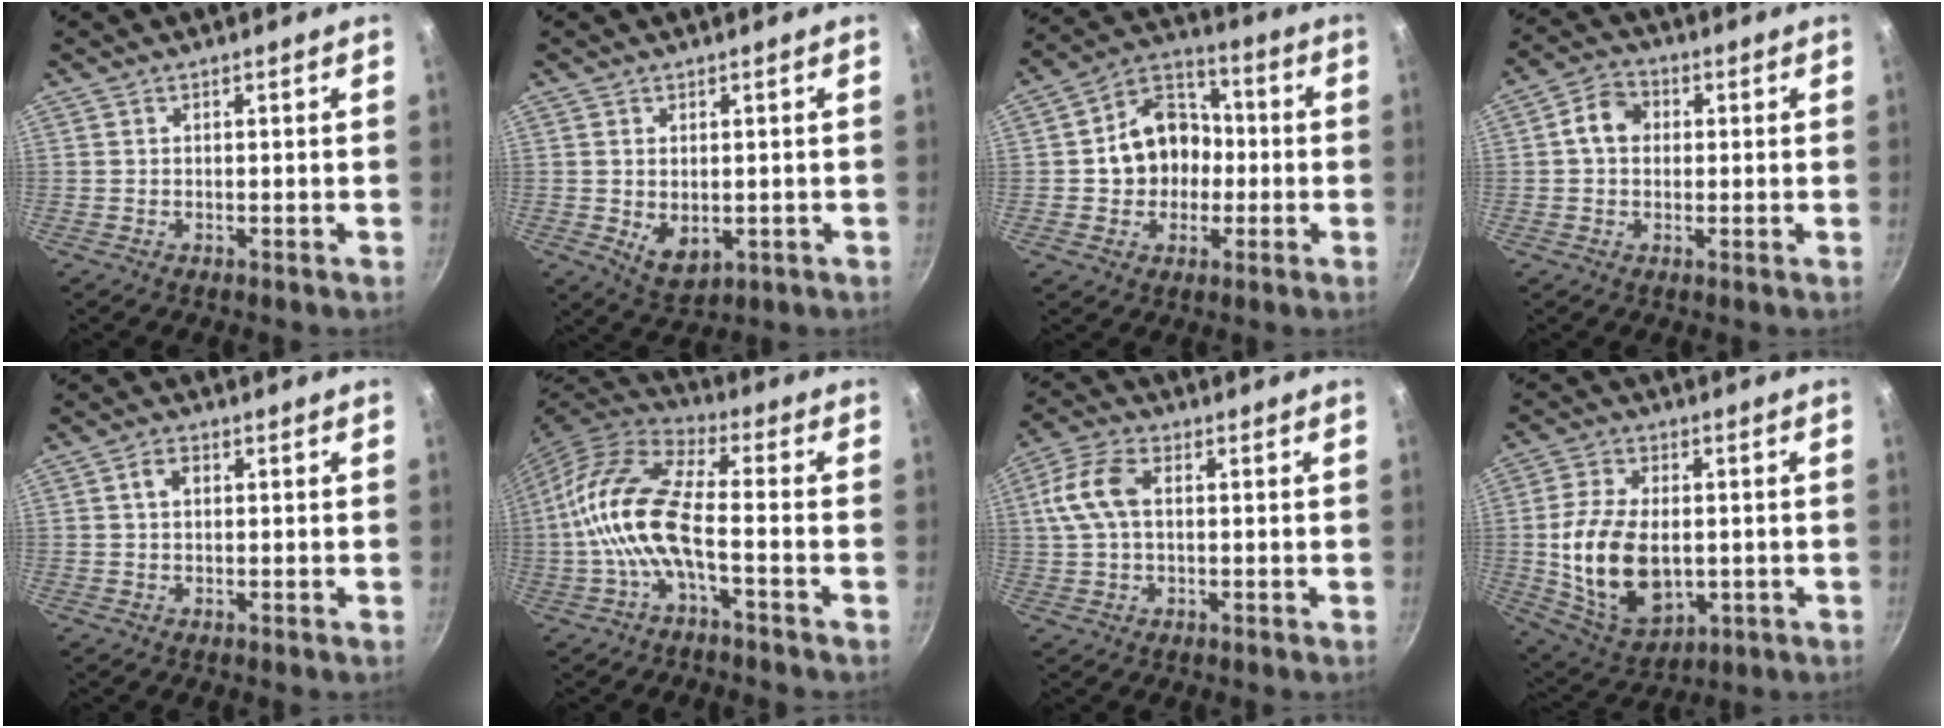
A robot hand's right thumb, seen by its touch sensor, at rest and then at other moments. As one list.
[{"total": 5.3, "force": [-0.2, 3.6, 4.0], "torque": [-0.058, -0.016, 0.007]}, {"total": 12.7, "force": [-0.7, 10.6, 6.9], "torque": [-0.068, 0.032, -0.022]}, {"total": 6.1, "force": [0.7, 4.9, 3.5], "torque": [-0.040, 0.015, 0.000]}, {"total": 2.6, "force": [0.6, 1.7, 1.8], "torque": [-0.025, 0.005, 0.007]}, {"total": 14.0, "force": [-3.1, 5.2, 12.6], "torque": [-0.261, 0.037, -0.076]}, {"total": 8.7, "force": [1.2, 5.2, 6.9], "torque": [-0.143, 0.020, 0.017]}, {"total": 16.4, "force": [-0.9, 10.3, 12.7], "torque": [-0.223, -0.003, 0.000]}]